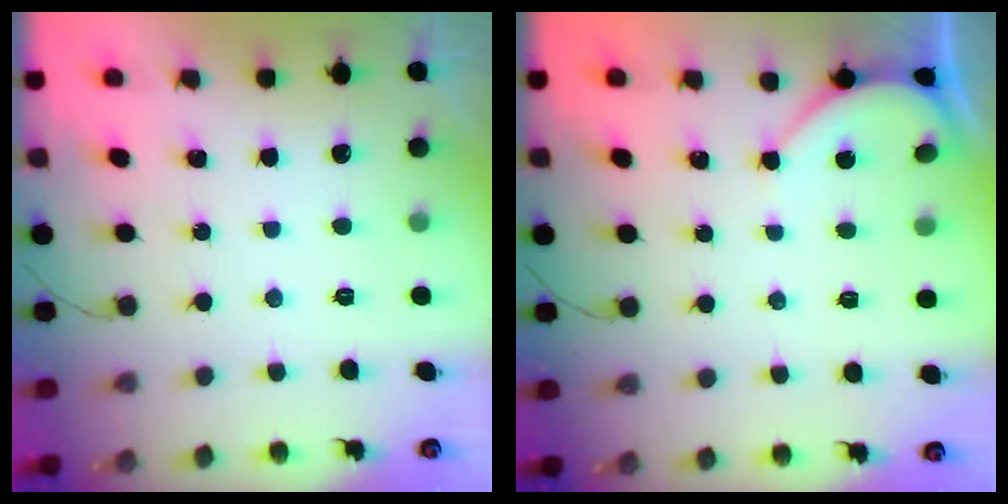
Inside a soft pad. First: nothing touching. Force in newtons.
{"total": 3.9, "press": 3.9, "slide": 0.2}